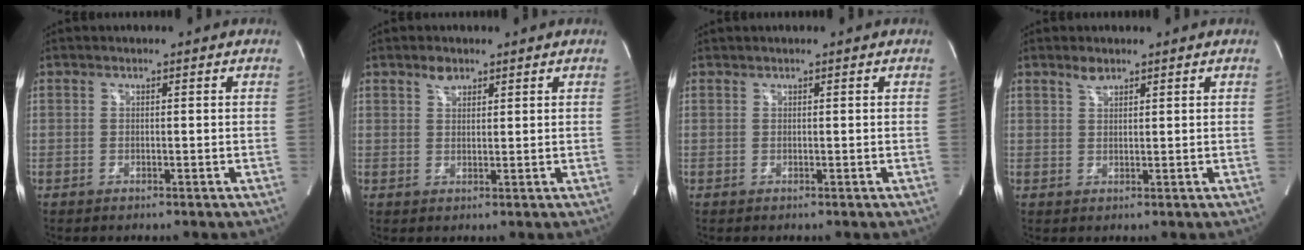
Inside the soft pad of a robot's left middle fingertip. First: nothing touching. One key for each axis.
{"total": 2.1, "fx": 1.5, "fy": 1.1, "fz": 0.9, "tx": -0.019, "ty": 0.005, "tz": 0.028}
{"total": 0.0}
{"total": 1.7, "fx": 1.4, "fy": 0.6, "fz": 0.7, "tx": -0.017, "ty": 0.003, "tz": 0.028}